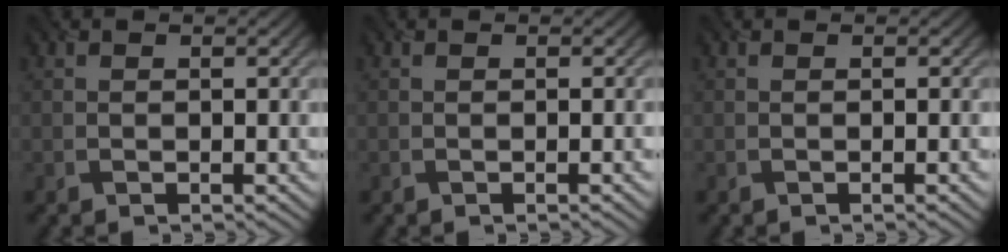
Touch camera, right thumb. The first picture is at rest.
{"total": 1.1, "force": [-0.1, -0.1, 1.1], "torque": [-0.017, -0.001, -0.001]}
{"total": 0.8, "force": [0.0, -0.2, 0.8], "torque": [-0.014, -0.001, -0.001]}